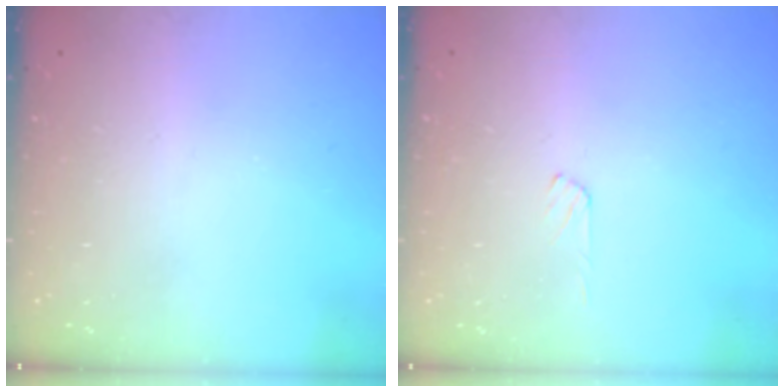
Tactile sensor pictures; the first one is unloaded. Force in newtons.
{"total": 4.7, "press": 4.7, "slide": 0.4}